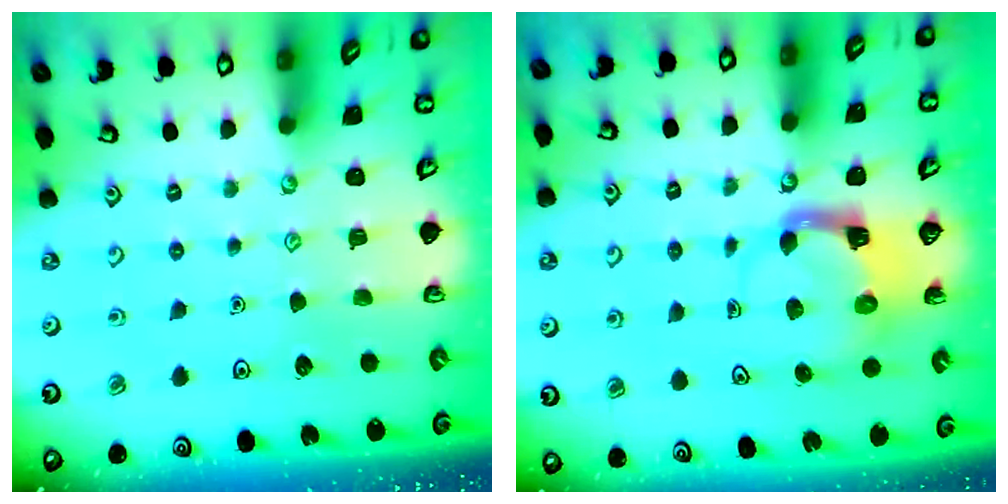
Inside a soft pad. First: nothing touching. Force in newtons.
{"total": 3.9, "press": 3.8, "slide": 0.7}